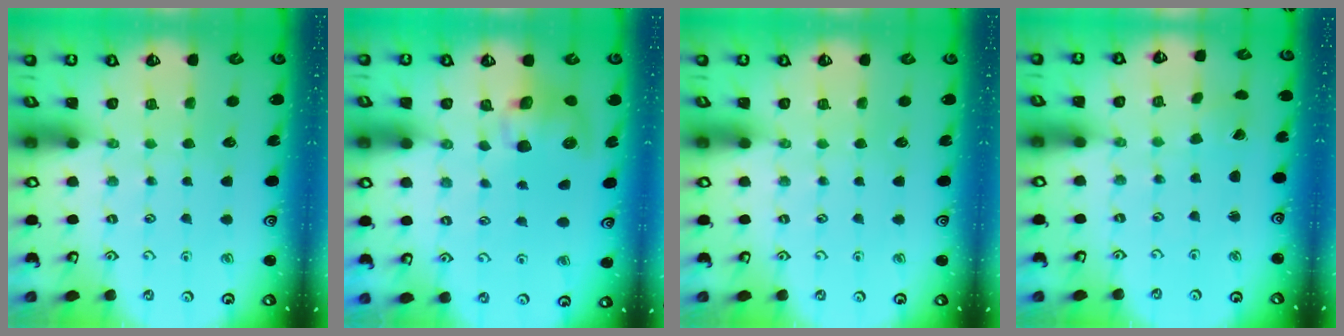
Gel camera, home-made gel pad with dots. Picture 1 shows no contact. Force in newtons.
{"total": 8.8, "press": 8.7, "slide": 1.2}
{"total": 0.0}
{"total": 0.0}